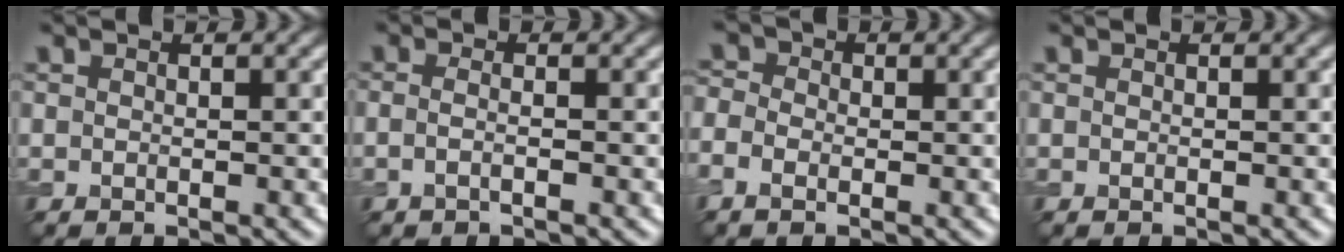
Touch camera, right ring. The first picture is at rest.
{"total": 1.3, "force": [-0.4, 0.5, 1.2], "torque": [-0.018, -0.003, -0.014]}
{"total": 2.8, "force": [-0.7, 2.1, 1.6], "torque": [-0.028, 0.007, -0.027]}
{"total": 0.0}